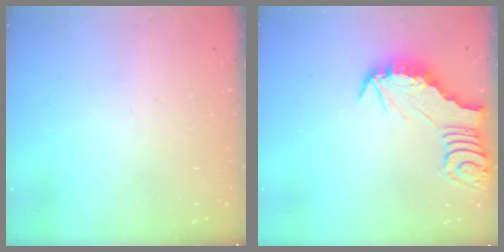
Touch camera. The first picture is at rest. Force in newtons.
{"total": 2.8, "press": 2.8, "slide": 0.3}